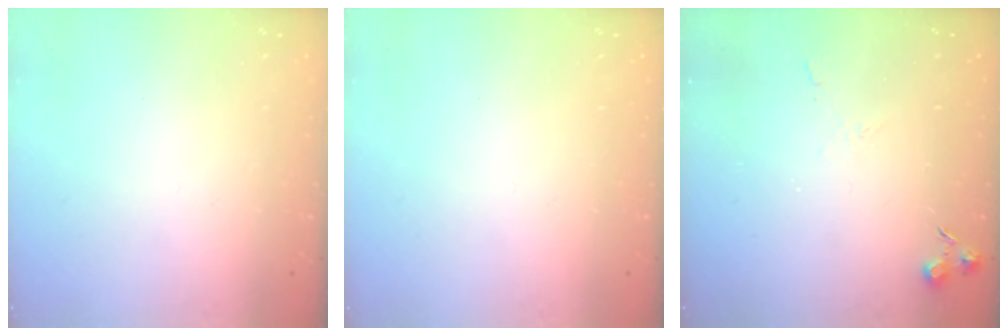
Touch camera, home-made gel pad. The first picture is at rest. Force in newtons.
{"total": 0.0}
{"total": 4.5, "press": 4.4, "slide": 0.8}